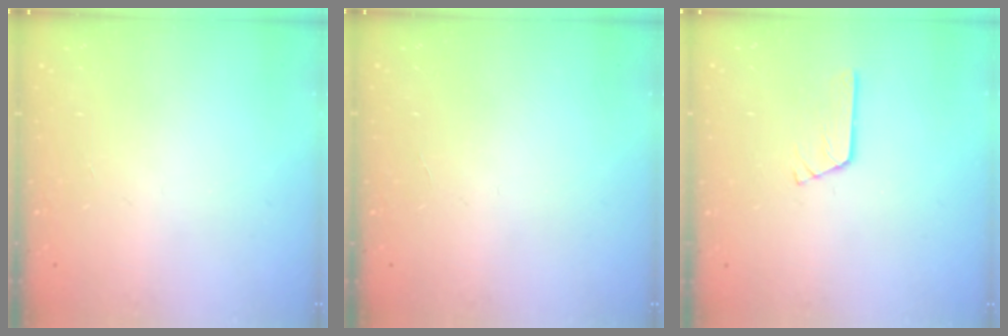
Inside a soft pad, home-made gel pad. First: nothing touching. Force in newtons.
{"total": 0.0}
{"total": 2.9, "press": 2.8, "slide": 0.3}